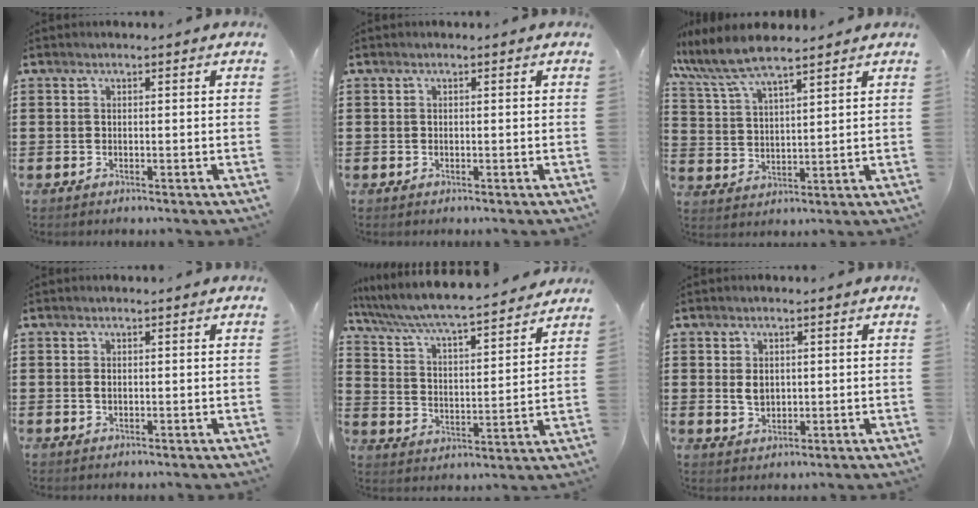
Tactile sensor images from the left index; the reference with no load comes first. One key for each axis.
{"total": 0.0}
{"total": 7.2, "fx": 6.3, "fy": 1.3, "fz": 3.4, "tx": -0.088, "ty": -0.018, "tz": 0.113}
{"total": 0.8, "fx": 0.0, "fy": 0.5, "fz": 0.6, "tx": -0.015, "ty": 0.001, "tz": -0.001}
{"total": 5.3, "fx": 4.9, "fy": 0.0, "fz": 2.0, "tx": -0.063, "ty": -0.040, "tz": 0.076}
{"total": 2.9, "fx": 0.4, "fy": 2.1, "fz": 2.0, "tx": -0.036, "ty": 0.004, "tz": 0.005}